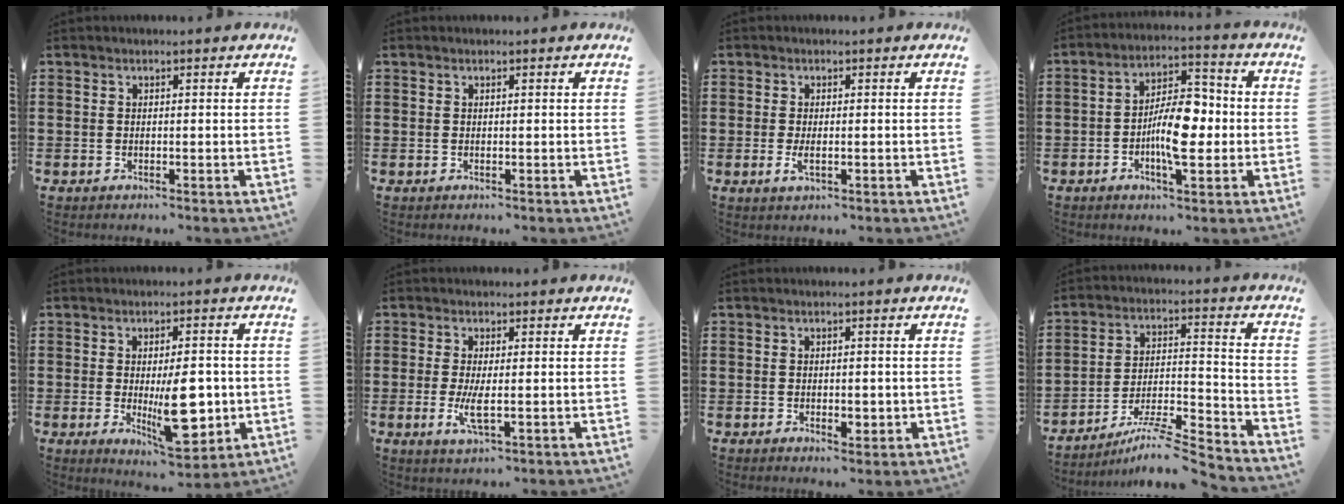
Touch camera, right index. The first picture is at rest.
{"total": 0.0}
{"total": 1.6, "force": [-0.3, 0.6, 1.4], "torque": [-0.035, -0.006, -0.007]}
{"total": 9.0, "force": [-1.4, 4.0, 7.9], "torque": [-0.131, 0.006, -0.029]}
{"total": 10.4, "force": [-1.2, 4.3, 9.4], "torque": [-0.138, -0.017, -0.018]}
{"total": 4.0, "force": [-0.6, 0.9, 3.8], "torque": [-0.080, -0.009, -0.015]}
{"total": 2.0, "force": [-0.4, 1.1, 1.7], "torque": [-0.031, 0.003, -0.006]}
{"total": 8.0, "force": [-7.1, 0.1, 3.8], "torque": [-0.066, -0.001, -0.138]}